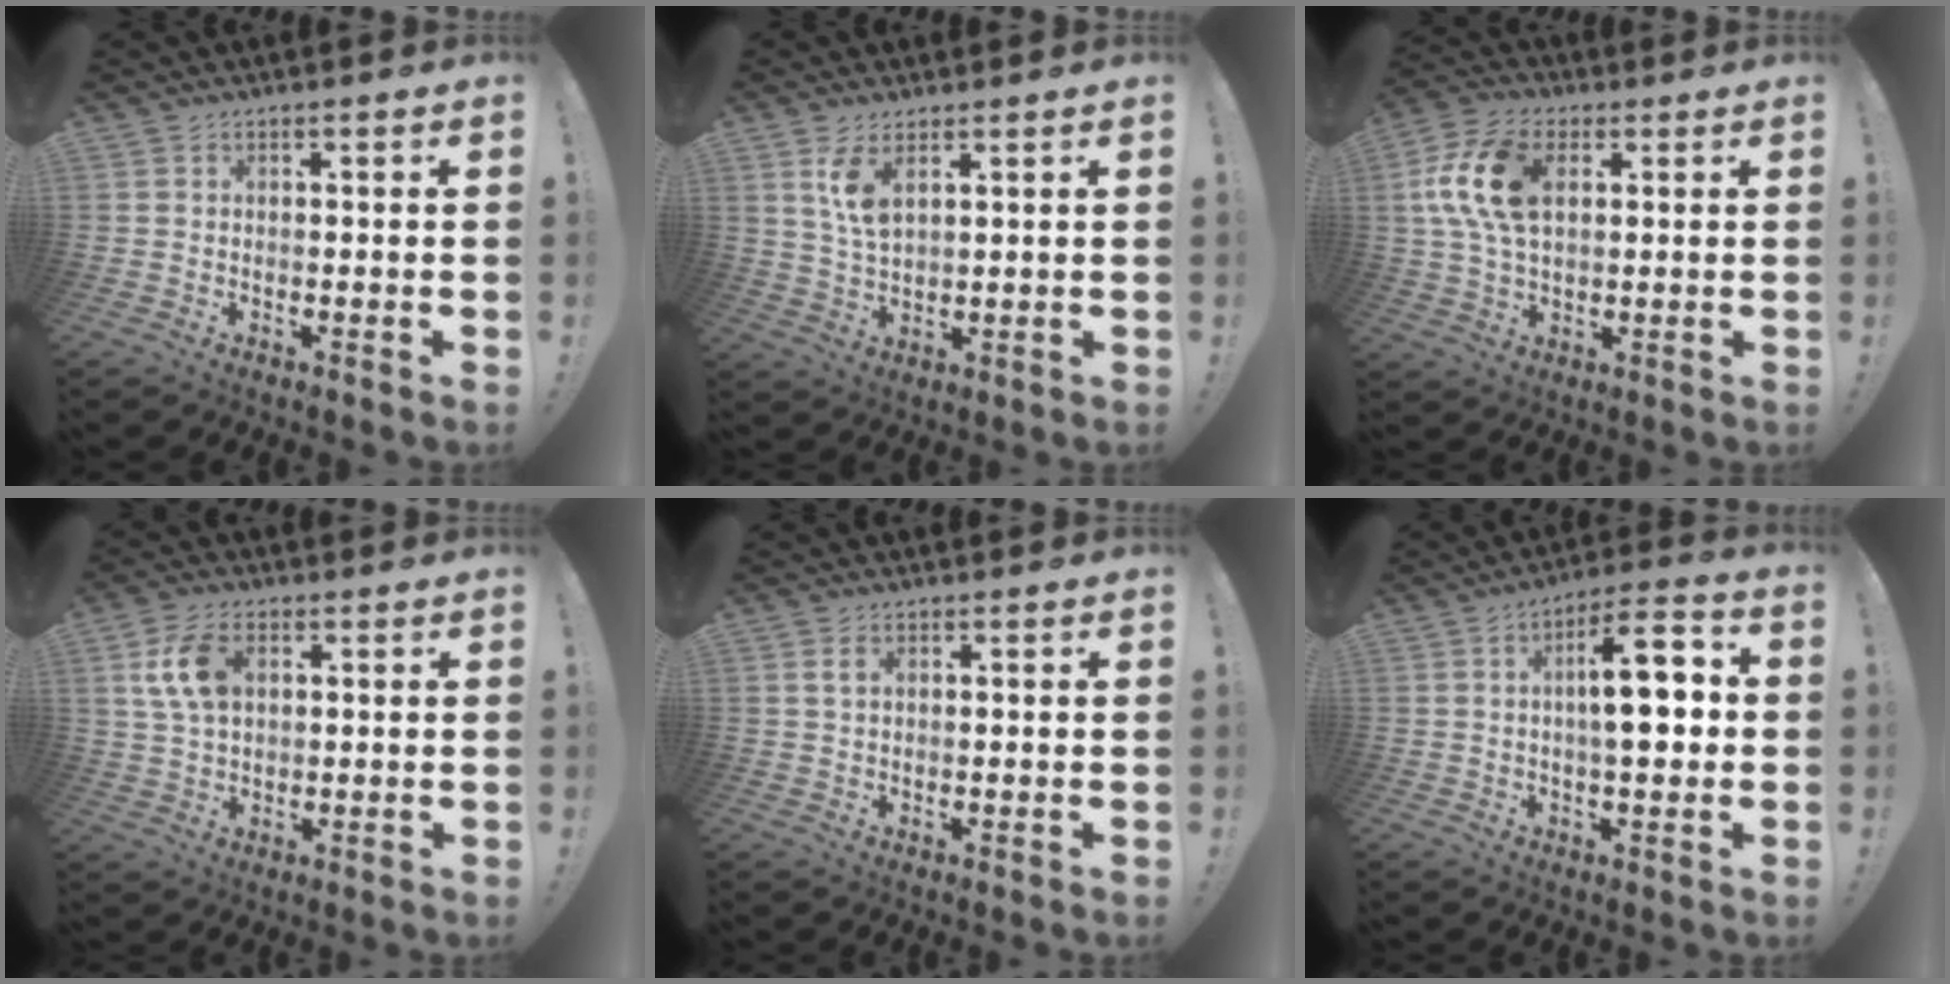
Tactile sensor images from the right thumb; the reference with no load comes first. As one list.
[{"total": 7.1, "force": [3.7, 2.9, 5.3], "torque": [-0.092, -0.022, 0.063]}, {"total": 15.9, "force": [3.8, 9.8, 12.0], "torque": [-0.234, 0.004, 0.071]}, {"total": 10.6, "force": [3.1, 6.4, 7.8], "torque": [-0.145, 0.006, 0.059]}, {"total": 2.2, "force": [1.0, 1.2, 1.6], "torque": [-0.016, -0.003, 0.015]}, {"total": 13.6, "force": [0.5, 5.3, 12.5], "torque": [-0.178, 0.008, 0.002]}]